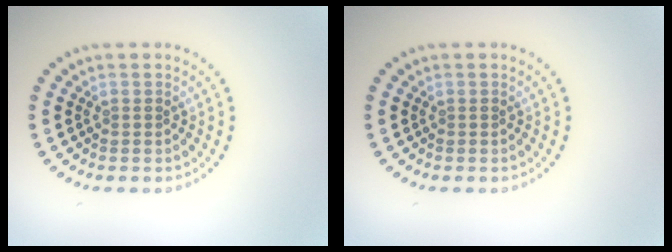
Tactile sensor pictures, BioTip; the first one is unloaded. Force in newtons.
{"total": 0.0}